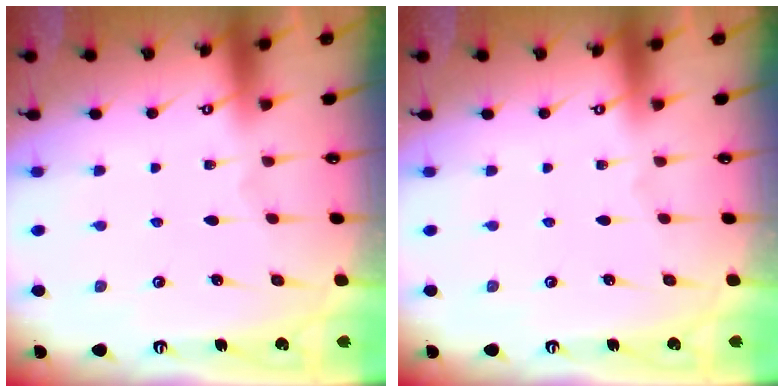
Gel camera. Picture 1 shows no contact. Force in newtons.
{"total": 0.0}